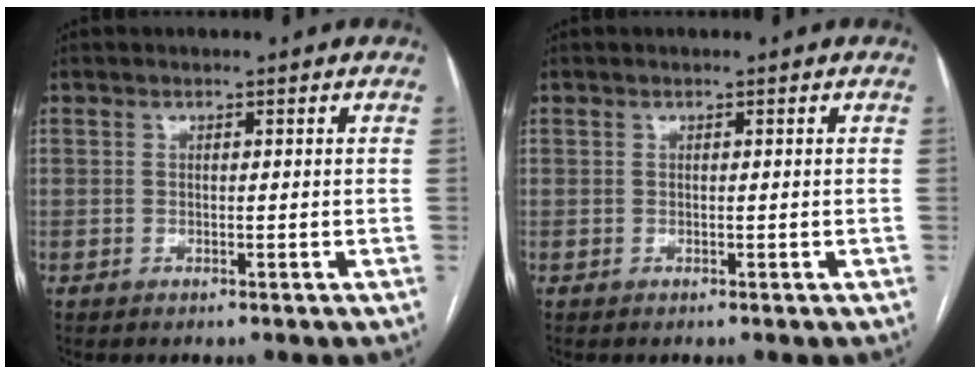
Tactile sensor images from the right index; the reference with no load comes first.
{"total": 0.0}